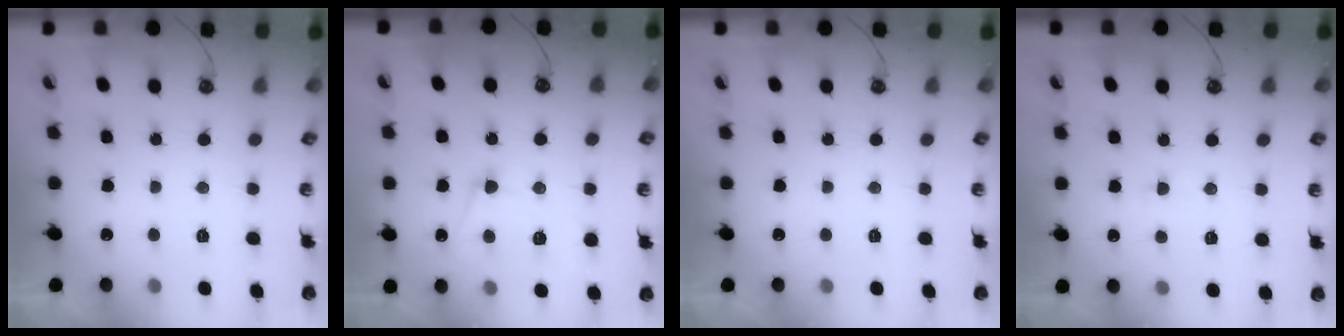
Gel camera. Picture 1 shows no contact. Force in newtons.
{"total": 7.0, "press": 7.0, "slide": 0.8}
{"total": 0.0}
{"total": 2.4, "press": 2.4, "slide": 0.6}